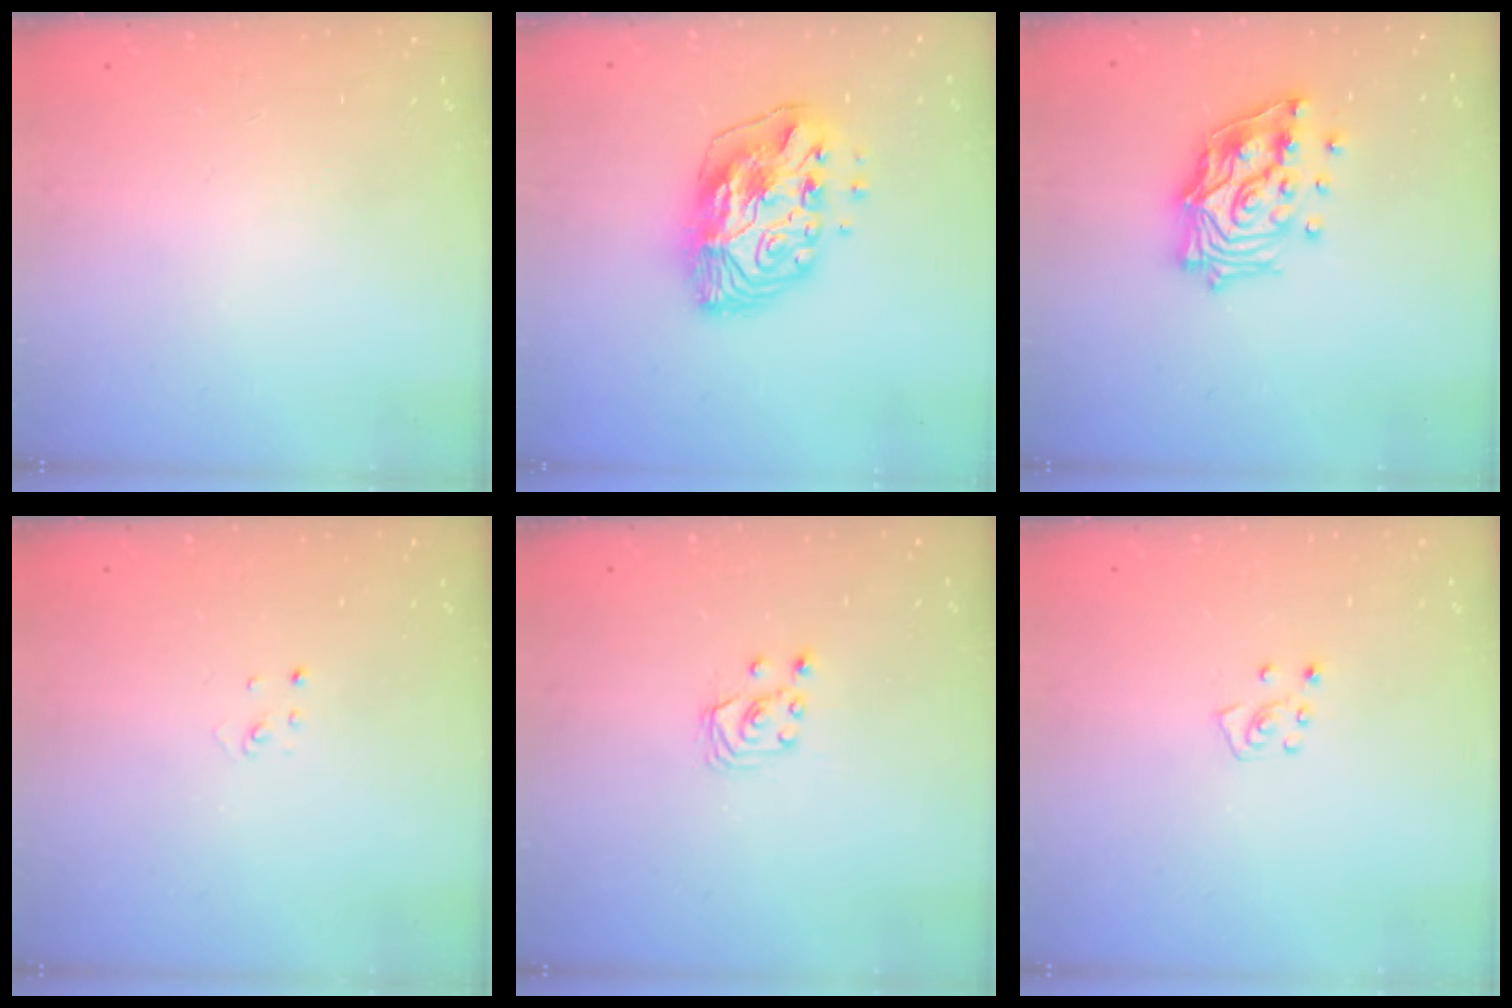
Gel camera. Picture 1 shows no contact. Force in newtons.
{"total": 13.7, "press": 13.7, "slide": 1.0}
{"total": 17.0, "press": 16.8, "slide": 2.2}
{"total": 2.0, "press": 2.0, "slide": 0.1}
{"total": 2.6, "press": 2.6, "slide": 0.3}
{"total": 5.4, "press": 5.4, "slide": 0.6}